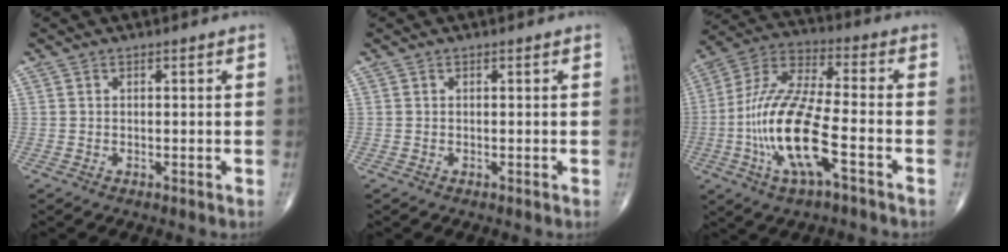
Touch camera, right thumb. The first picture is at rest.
{"total": 0.0}
{"total": 17.9, "force": [-5.4, 5.4, 16.1], "torque": [-0.343, 0.031, -0.102]}